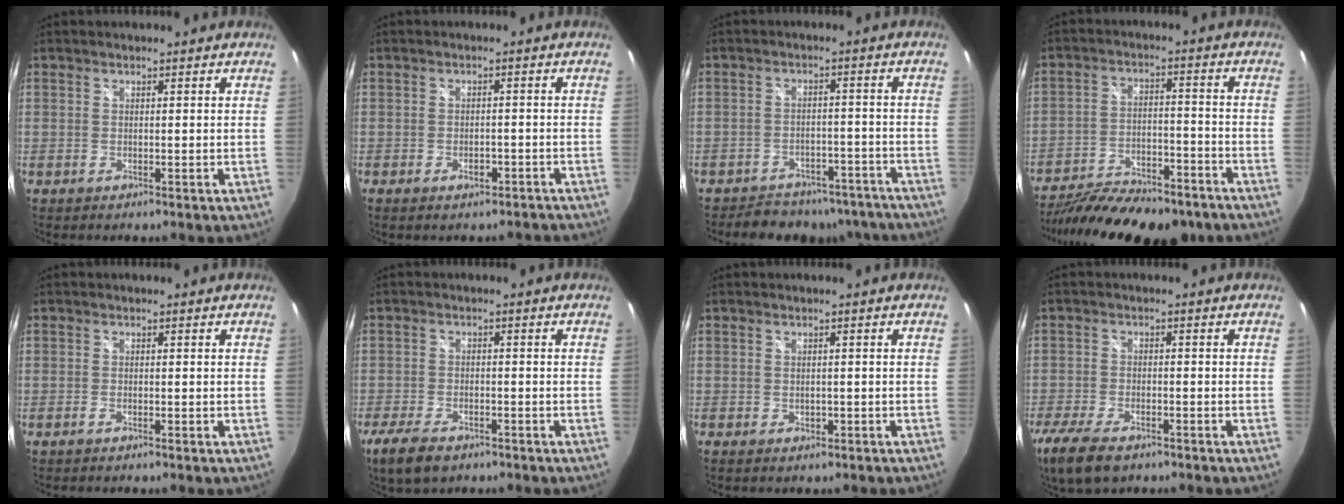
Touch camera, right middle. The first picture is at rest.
{"total": 4.0, "force": [-3.1, 1.8, 1.8], "torque": [-0.025, 0.006, -0.031]}
{"total": 16.0, "force": [-13.7, 6.9, 4.5], "torque": [-0.095, 0.029, -0.160]}
{"total": 22.0, "force": [-17.9, 7.0, 10.7], "torque": [-0.205, -0.028, -0.259]}
{"total": 0.8, "force": [-0.7, 0.1, 0.4], "torque": [-0.010, -0.001, -0.015]}
{"total": 7.9, "force": [-5.5, 3.7, 4.4], "torque": [-0.117, -0.017, -0.098]}
{"total": 1.7, "force": [-0.9, 1.2, 0.8], "torque": [-0.012, -0.002, -0.010]}
{"total": 10.8, "force": [-7.6, 4.5, 6.2], "torque": [-0.161, -0.031, -0.138]}